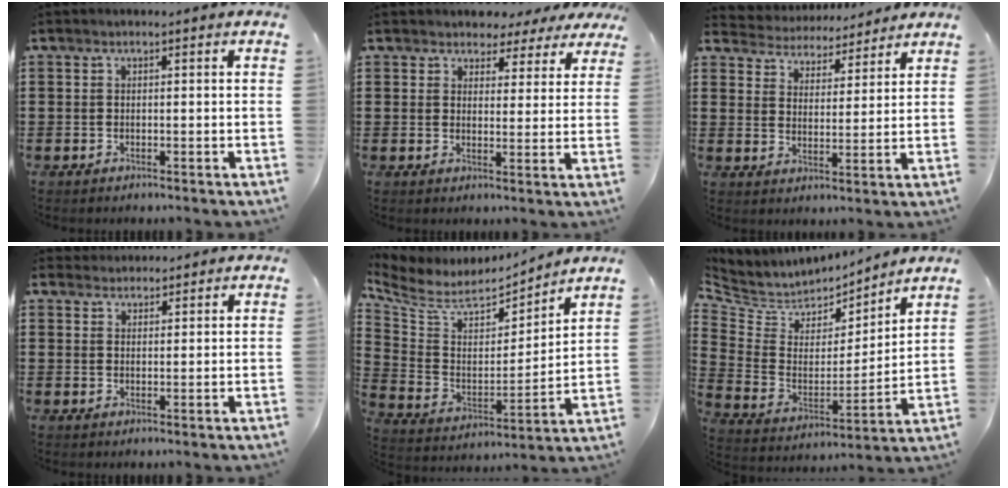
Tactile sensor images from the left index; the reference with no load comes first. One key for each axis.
{"total": 3.6, "fx": 3.1, "fy": 1.8, "fz": 0.1, "tx": -0.013, "ty": -0.010, "tz": 0.053}
{"total": 4.2, "fx": 4.1, "fy": 0.4, "fz": -0.5, "tx": -0.017, "ty": -0.030, "tz": 0.068}
{"total": 2.1, "fx": 2.0, "fy": 0.5, "fz": -0.3, "tx": -0.001, "ty": 0.002, "tz": 0.040}
{"total": 7.6, "fx": 6.3, "fy": 3.3, "fz": 2.9, "tx": -0.093, "ty": -0.043, "tz": 0.109}
{"total": 5.7, "fx": 4.9, "fy": 2.9, "fz": 0.5, "tx": -0.046, "ty": -0.044, "tz": 0.085}